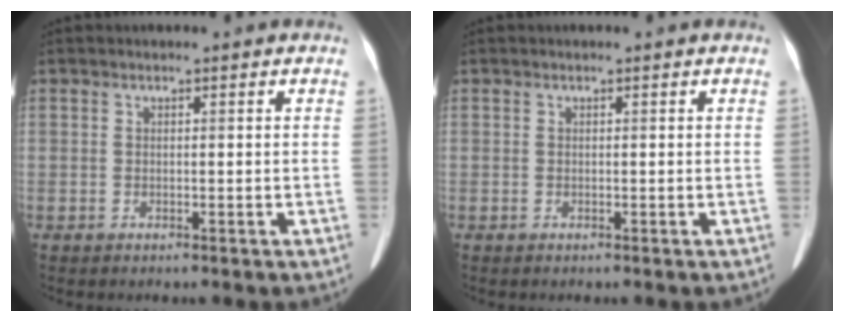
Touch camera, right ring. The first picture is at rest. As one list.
[{"total": 0.0}]